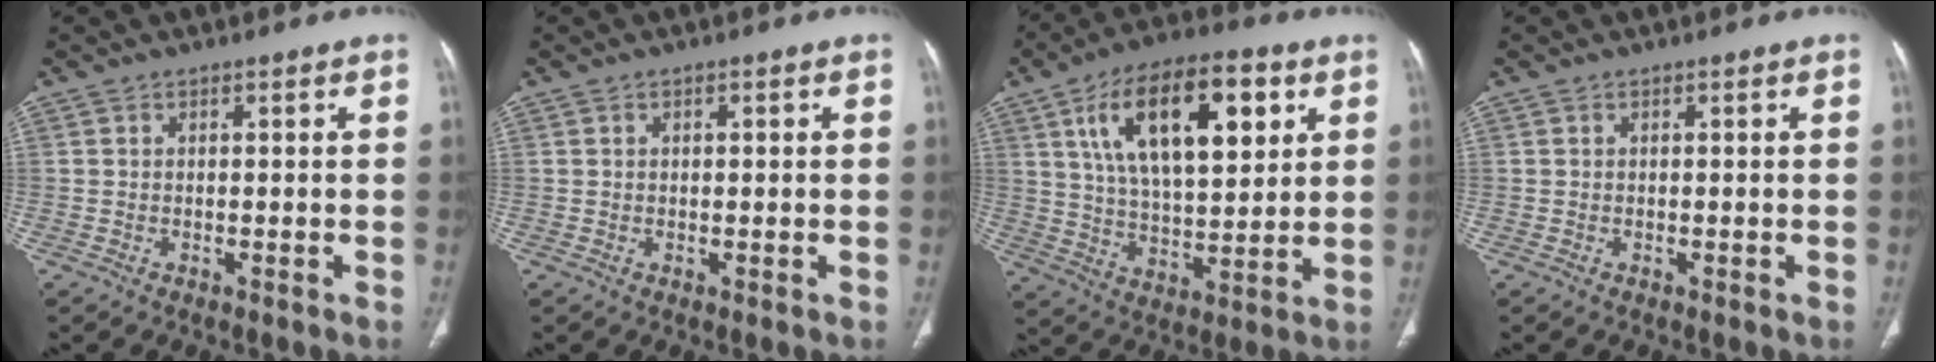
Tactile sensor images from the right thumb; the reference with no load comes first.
{"total": 1.2, "force": [0.4, 0.5, 1.0], "torque": [-0.022, 0.005, 0.007]}
{"total": 21.5, "force": [8.3, 9.8, 17.3], "torque": [-0.262, -0.019, 0.139]}
{"total": 0.0}